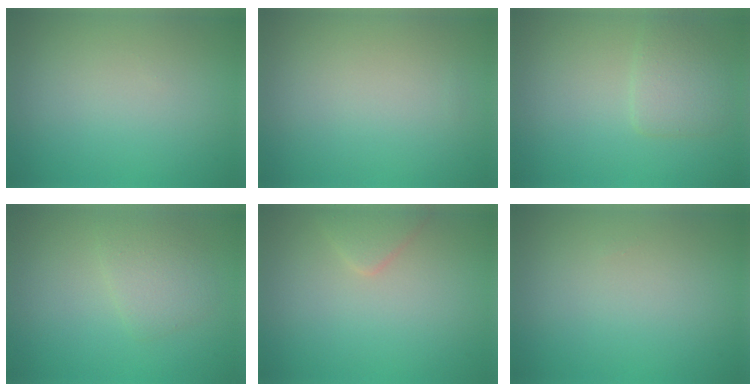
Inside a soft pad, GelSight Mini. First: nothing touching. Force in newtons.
{"total": 0.0}
{"total": 2.4, "press": 2.4, "slide": 0.2}
{"total": 2.2, "press": 2.2, "slide": 0.0}
{"total": 1.6, "press": 1.6, "slide": 0.1}
{"total": 0.0}